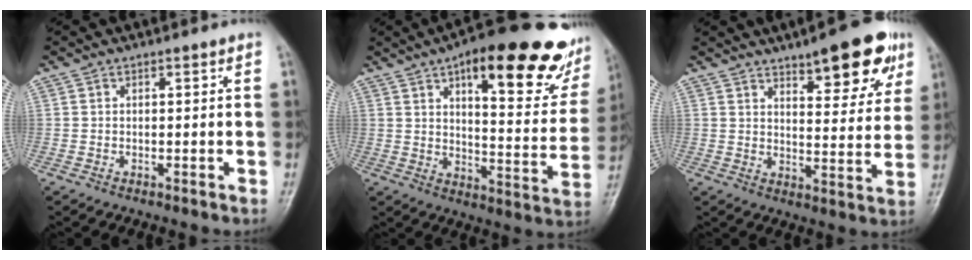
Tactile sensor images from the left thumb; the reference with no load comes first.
{"total": 26.3, "force": [15.0, 8.9, 19.6], "torque": [-0.223, -0.042, 0.204]}
{"total": 14.4, "force": [8.8, 4.8, 10.3], "torque": [-0.096, -0.036, 0.120]}